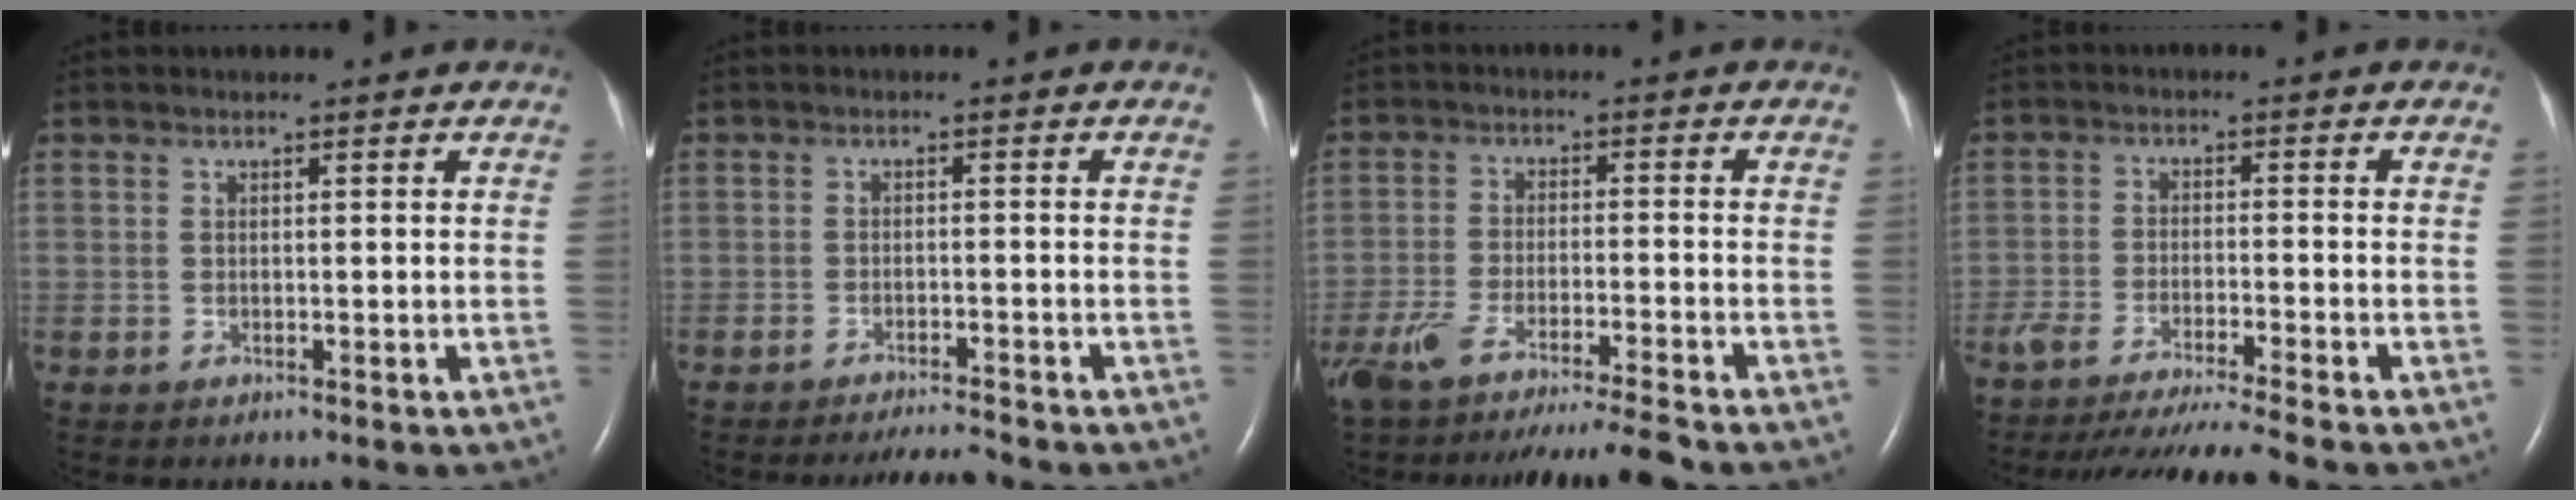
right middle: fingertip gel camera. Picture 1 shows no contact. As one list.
[{"total": 3.7, "force": [-3.5, -0.7, 0.7], "torque": [-0.016, -0.015, -0.056]}, {"total": 14.5, "force": [-12.8, -0.9, 6.9], "torque": [-0.116, -0.029, -0.208]}, {"total": 13.3, "force": [-11.9, -1.5, 5.7], "torque": [-0.070, -0.034, -0.191]}]